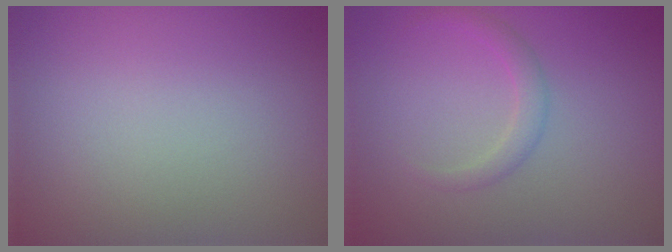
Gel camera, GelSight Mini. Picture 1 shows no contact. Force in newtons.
{"total": 1.5, "press": 1.5, "slide": 0.0}